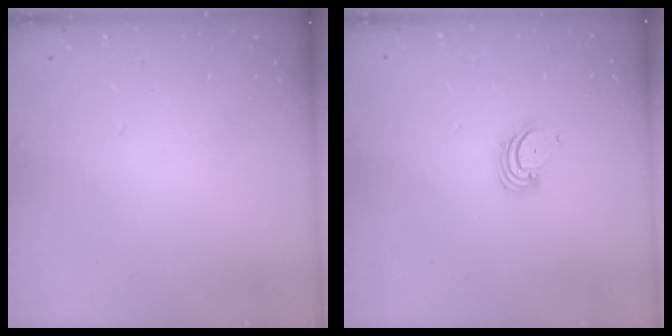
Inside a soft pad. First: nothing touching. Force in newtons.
{"total": 3.5, "press": 3.5, "slide": 0.4}